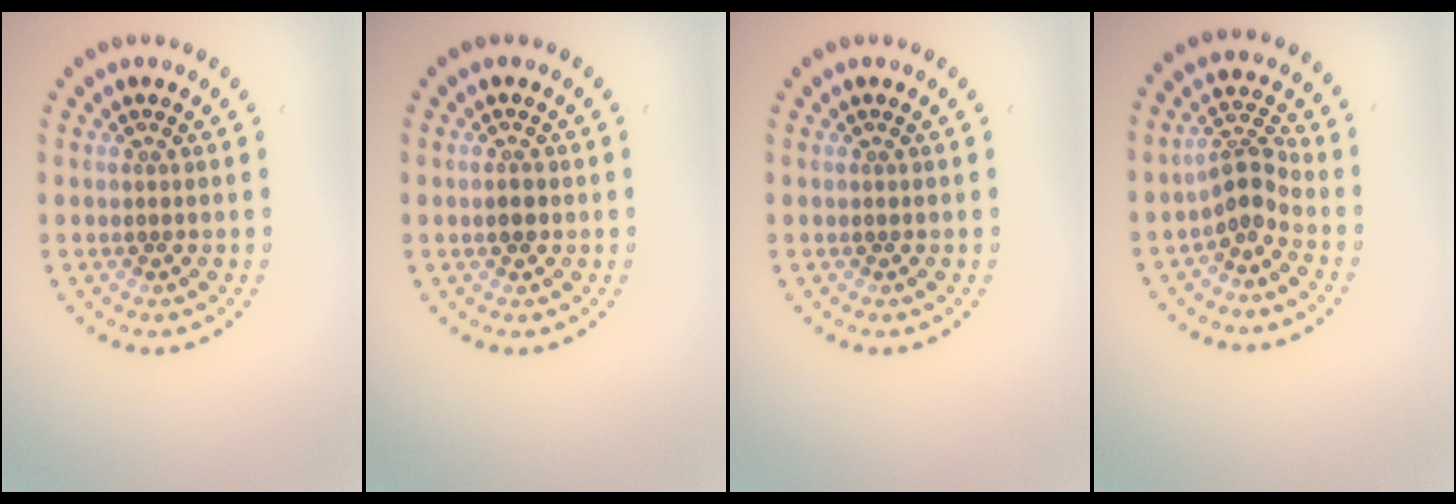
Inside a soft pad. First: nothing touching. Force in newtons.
{"total": 1.4, "press": 1.4, "slide": 0.1}
{"total": 0.0}
{"total": 2.6, "press": 1.9, "slide": 1.8}